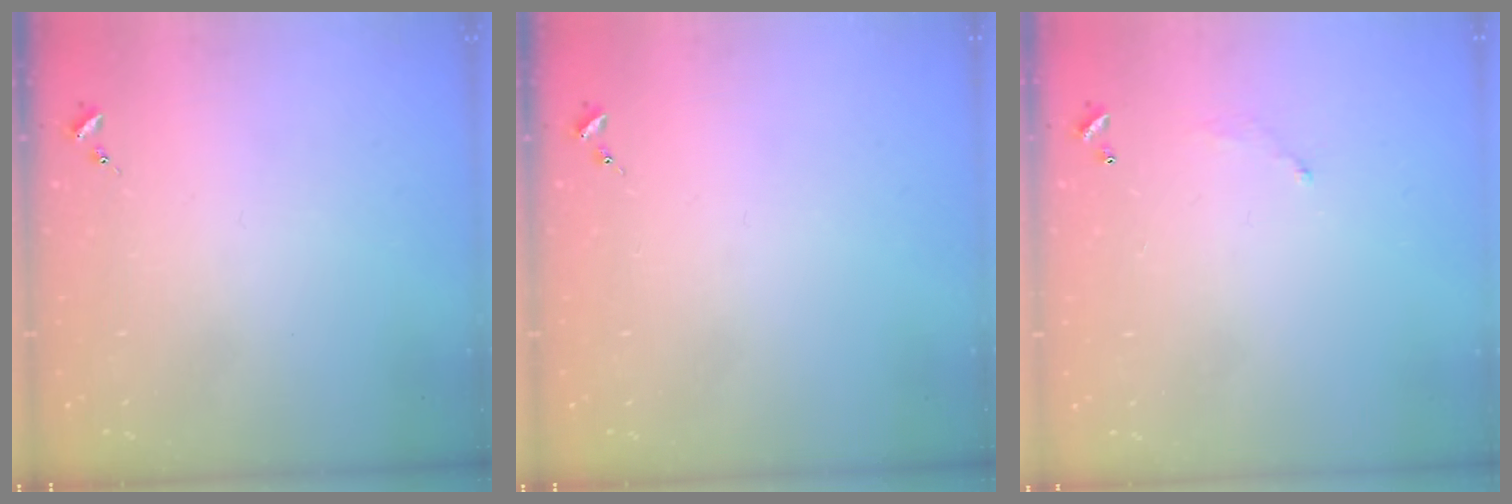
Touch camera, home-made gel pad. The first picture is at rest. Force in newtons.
{"total": 0.0}
{"total": 5.2, "press": 5.2, "slide": 0.3}